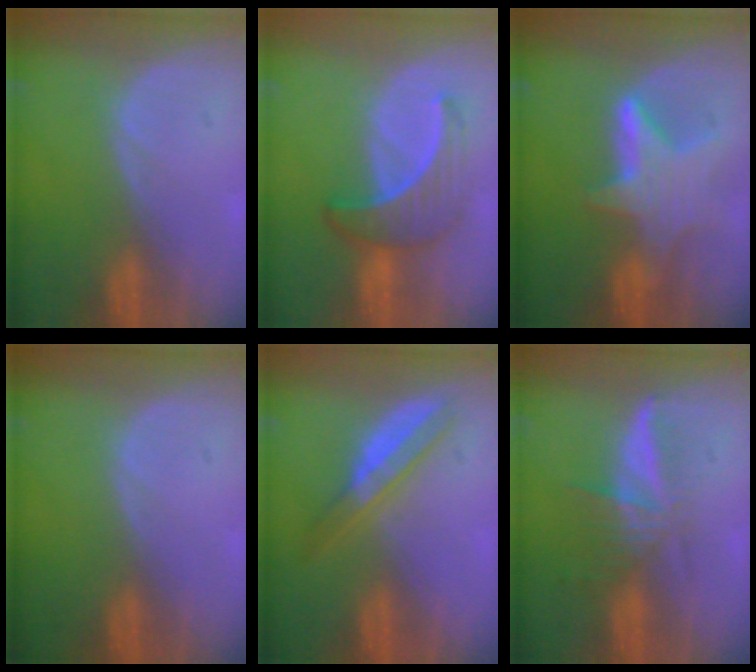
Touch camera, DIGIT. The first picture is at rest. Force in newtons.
{"total": 6.6, "press": 6.3, "slide": 2.2}
{"total": 6.7, "press": 6.5, "slide": 1.7}
{"total": 0.0}
{"total": 4.8, "press": 4.7, "slide": 1.0}
{"total": 6.0, "press": 5.3, "slide": 2.7}